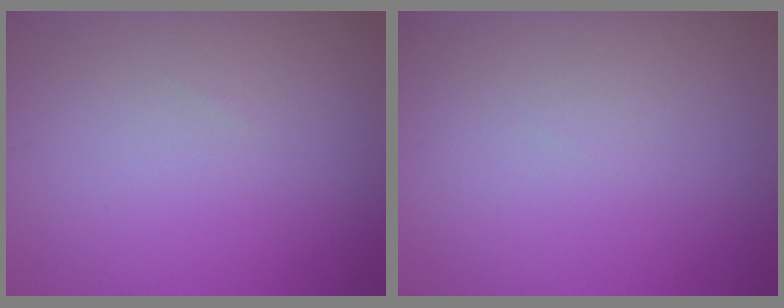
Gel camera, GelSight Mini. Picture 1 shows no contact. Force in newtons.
{"total": 0.0}